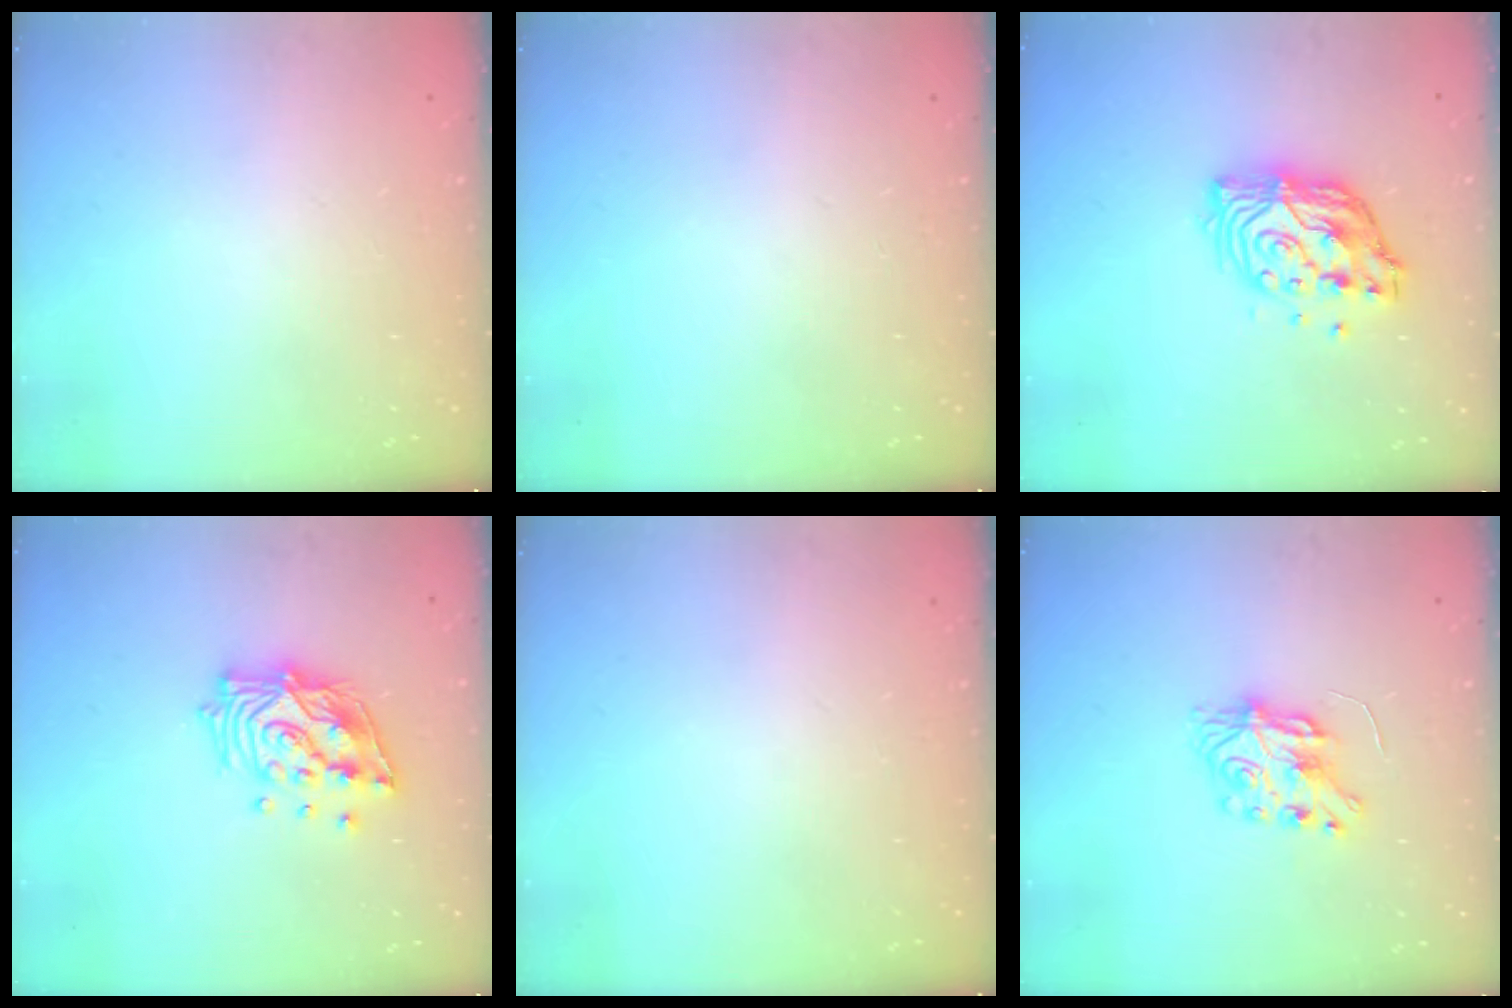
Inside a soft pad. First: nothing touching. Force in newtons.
{"total": 0.0}
{"total": 12.2, "press": 12.2, "slide": 1.0}
{"total": 15.8, "press": 15.8, "slide": 1.1}
{"total": 0.0}
{"total": 7.2, "press": 7.2, "slide": 0.2}